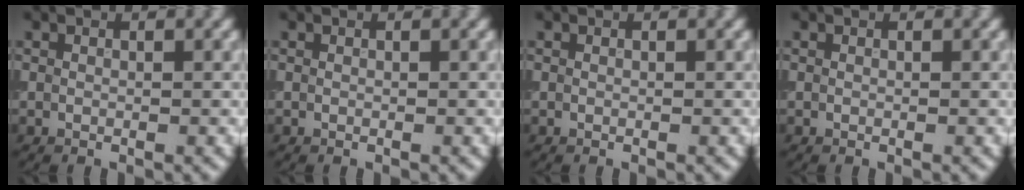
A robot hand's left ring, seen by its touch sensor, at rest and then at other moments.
{"total": 0.0}
{"total": 0.0}
{"total": 0.0}